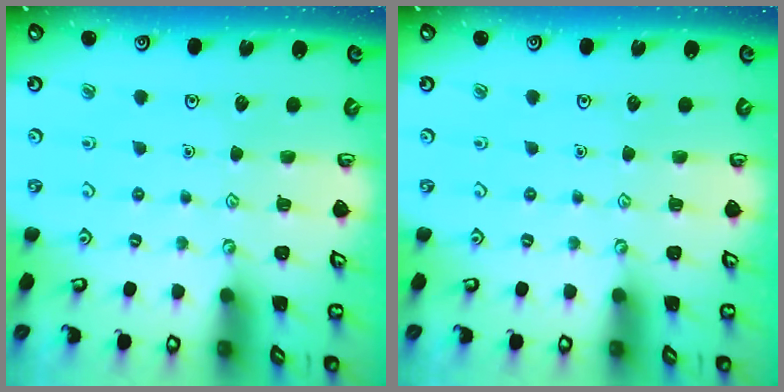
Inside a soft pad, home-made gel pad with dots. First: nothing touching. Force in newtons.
{"total": 0.0}